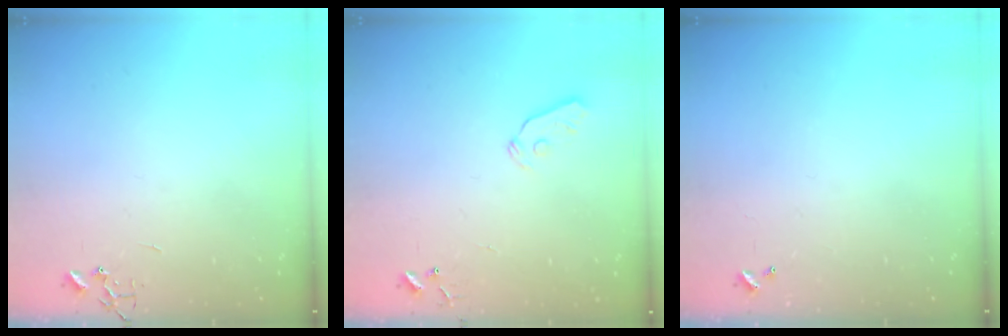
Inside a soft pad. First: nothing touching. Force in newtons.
{"total": 5.2, "press": 5.2, "slide": 0.6}
{"total": 0.0}